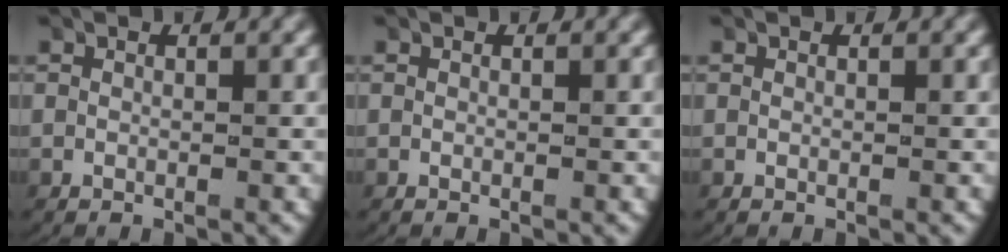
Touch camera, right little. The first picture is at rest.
{"total": 0.0}
{"total": 0.0}